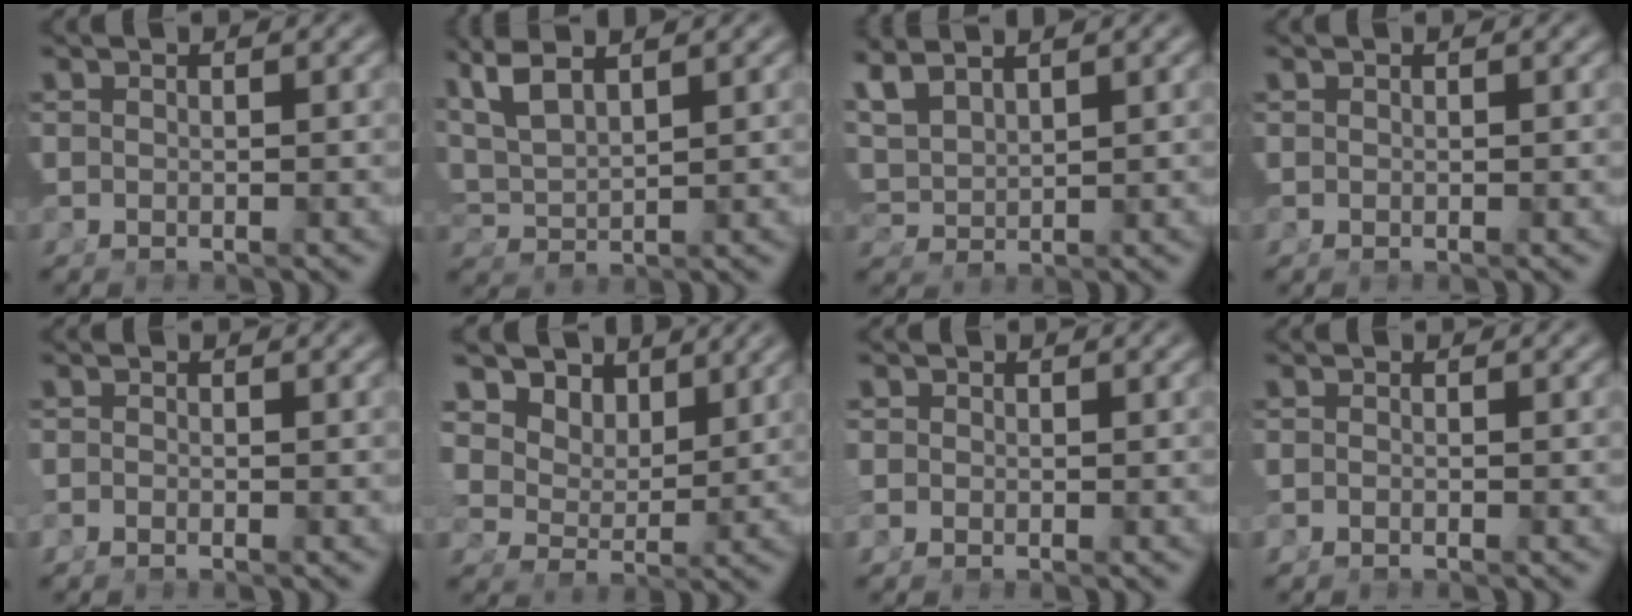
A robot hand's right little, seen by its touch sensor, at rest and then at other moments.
{"total": 6.1, "force": [2.3, 4.3, 3.7], "torque": [-0.104, -0.005, 0.042]}
{"total": 4.4, "force": [1.9, 3.2, 2.4], "torque": [-0.077, -0.007, 0.042]}
{"total": 0.0}
{"total": 1.8, "force": [-0.9, 1.3, 0.9], "torque": [-0.032, -0.006, -0.018]}
{"total": 9.3, "force": [3.8, 6.9, 4.9], "torque": [-0.112, -0.012, 0.057]}
{"total": 2.6, "force": [-0.6, 2.4, 0.9], "torque": [-0.041, -0.013, -0.009]}
{"total": 1.7, "force": [-1.0, 1.1, 0.8], "torque": [-0.029, -0.005, -0.020]}